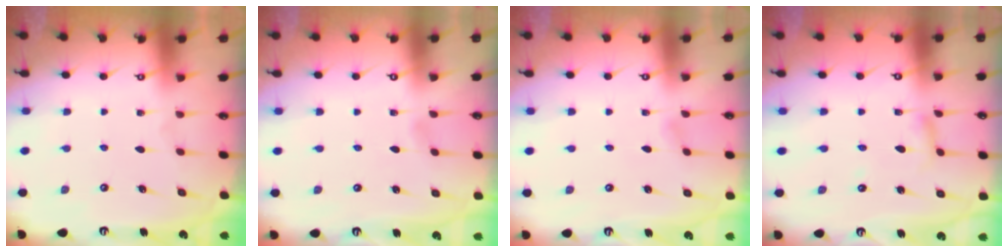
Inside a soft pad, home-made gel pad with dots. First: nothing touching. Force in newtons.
{"total": 1.6, "press": 1.6, "slide": 0.2}
{"total": 2.8, "press": 2.8, "slide": 0.3}
{"total": 2.7, "press": 2.7, "slide": 0.2}